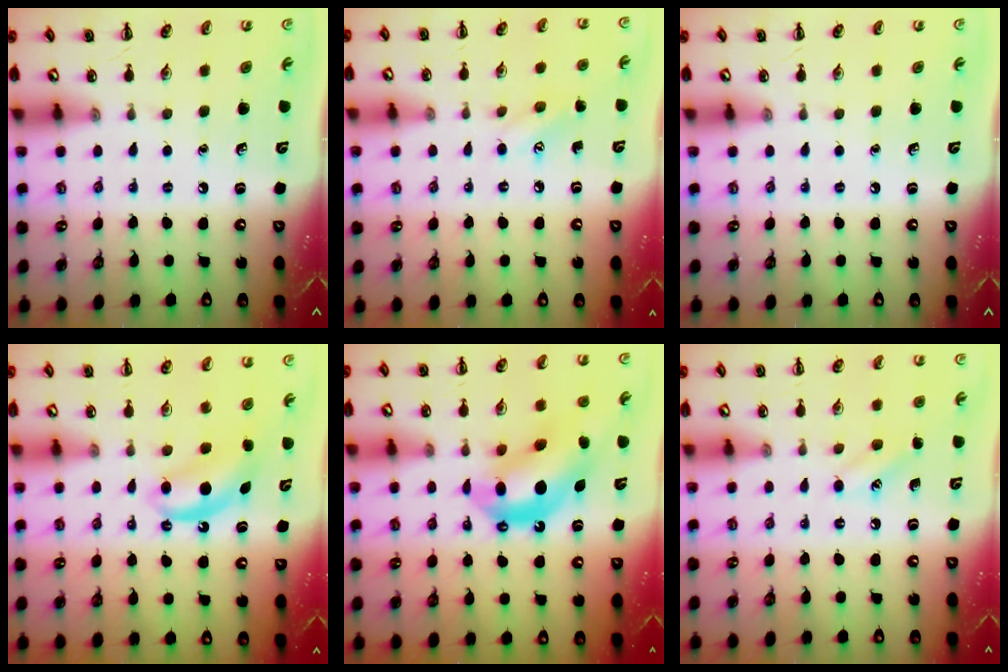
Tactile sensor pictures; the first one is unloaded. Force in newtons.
{"total": 6.4, "press": 6.2, "slide": 1.6}
{"total": 0.0}
{"total": 5.2, "press": 5.1, "slide": 1.3}
{"total": 12.6, "press": 12.2, "slide": 3.4}
{"total": 6.8, "press": 6.6, "slide": 2.0}